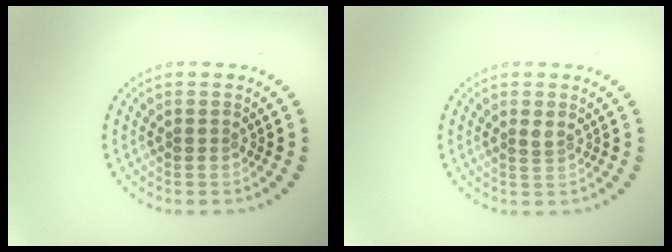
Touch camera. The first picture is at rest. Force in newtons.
{"total": 0.9, "press": 0.6, "slide": 0.6}